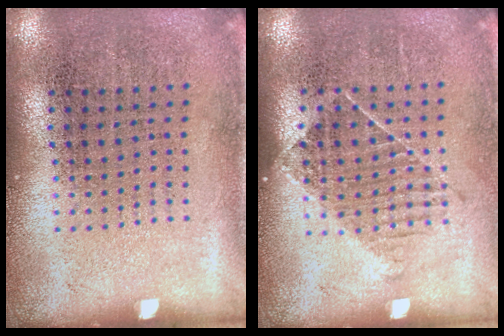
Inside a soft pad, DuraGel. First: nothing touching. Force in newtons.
{"total": 1.1, "press": 0.9, "slide": 0.7}